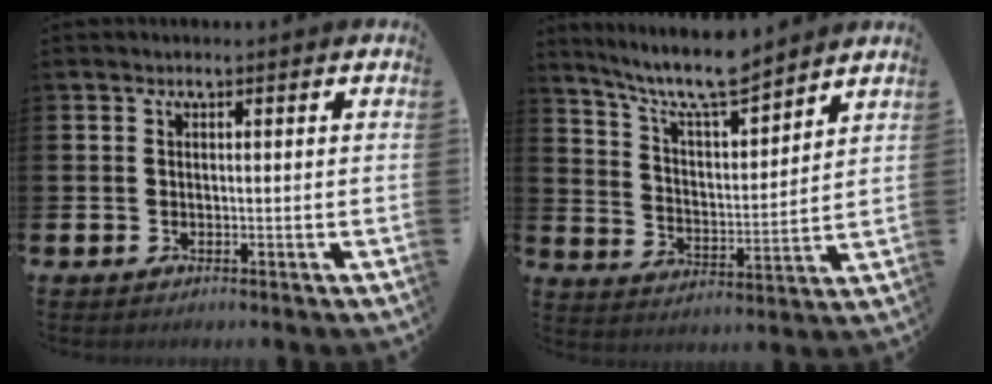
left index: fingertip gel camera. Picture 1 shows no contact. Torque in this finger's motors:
{"motor_torque": [0.32, -0.47, 0.23, 0.09]}